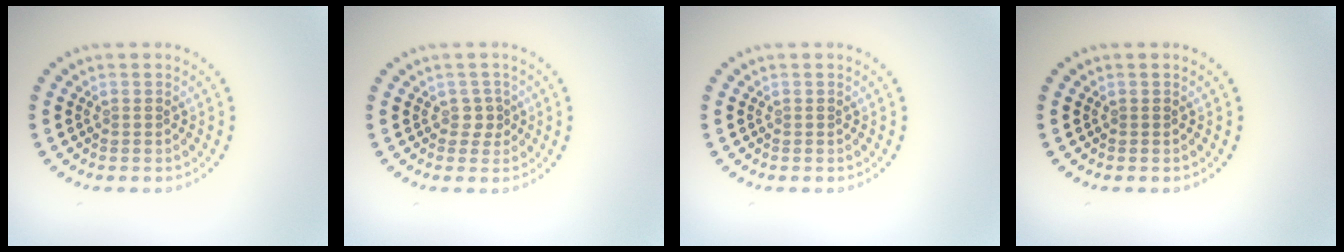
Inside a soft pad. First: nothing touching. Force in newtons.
{"total": 1.1, "press": 0.8, "slide": 0.7}
{"total": 0.0}
{"total": 0.0}